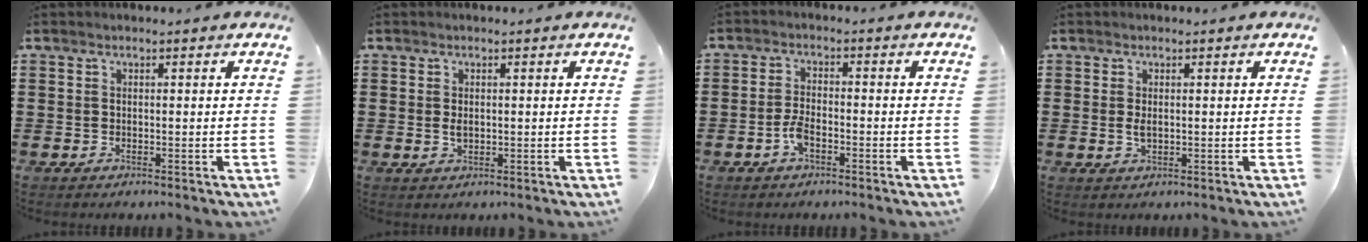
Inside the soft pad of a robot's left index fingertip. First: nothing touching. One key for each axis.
{"total": 1.5, "fx": 0.1, "fy": 0.8, "fz": 1.3, "tx": -0.026, "ty": 0.003, "tz": 0.001}
{"total": 3.6, "fx": -1.7, "fy": 1.5, "fz": 2.8, "tx": -0.069, "ty": -0.002, "tz": -0.037}
{"total": 1.8, "fx": 0.1, "fy": 0.8, "fz": 1.6, "tx": -0.032, "ty": 0.001, "tz": 0.001}